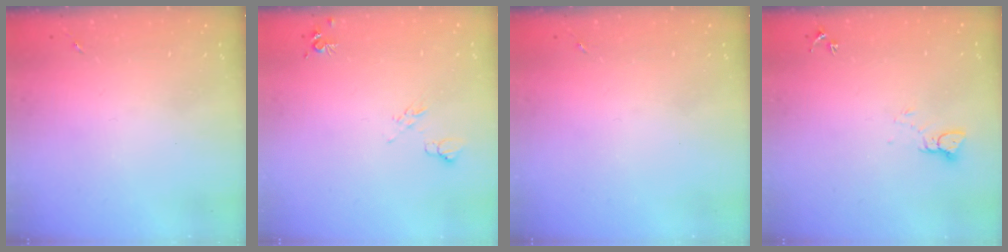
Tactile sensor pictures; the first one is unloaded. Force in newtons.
{"total": 6.4, "press": 6.3, "slide": 1.1}
{"total": 0.0}
{"total": 3.1, "press": 3.1, "slide": 0.2}